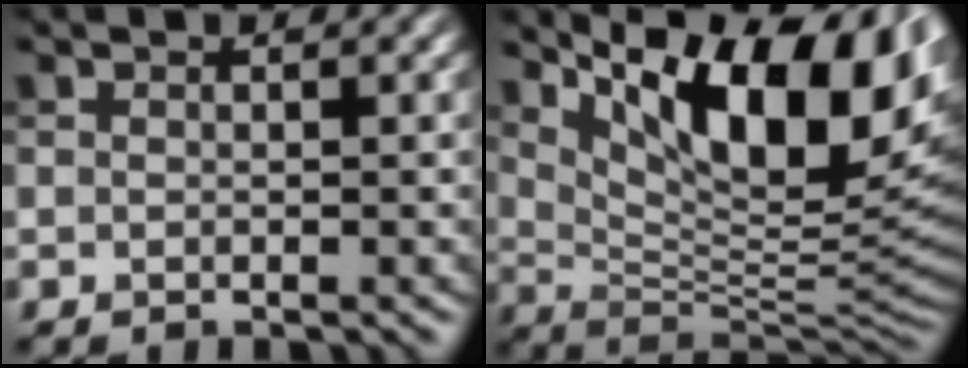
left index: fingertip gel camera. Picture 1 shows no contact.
{"total": 14.3, "force": [6.5, 5.3, 11.6], "torque": [-0.177, 0.000, 0.119]}